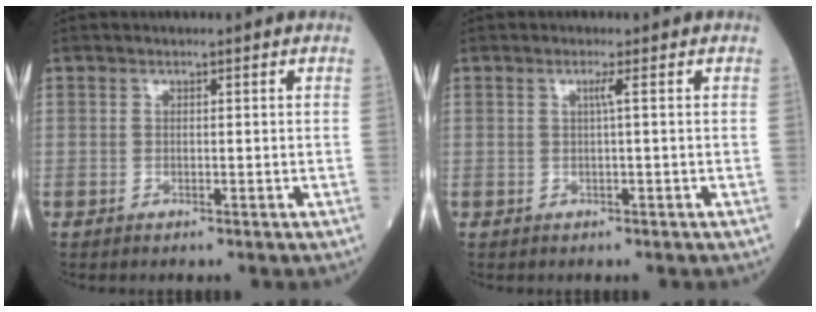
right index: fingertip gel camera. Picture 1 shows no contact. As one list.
[{"total": 1.1, "force": [0.2, -0.4, 1.0], "torque": [-0.020, 0.000, 0.005]}]